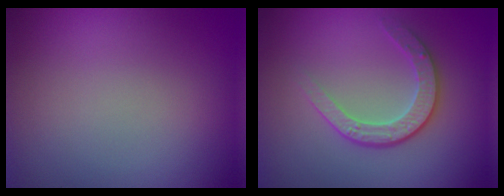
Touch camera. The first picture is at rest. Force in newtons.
{"total": 3.0, "press": 2.7, "slide": 1.3}